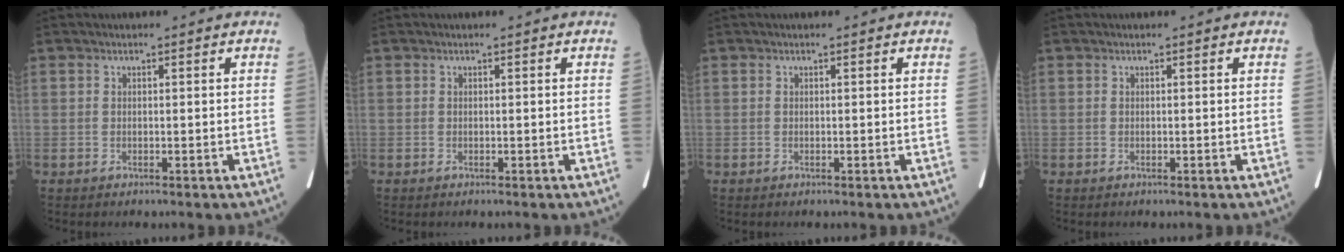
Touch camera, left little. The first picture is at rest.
{"total": 0.0}
{"total": 0.0}
{"total": 0.0}